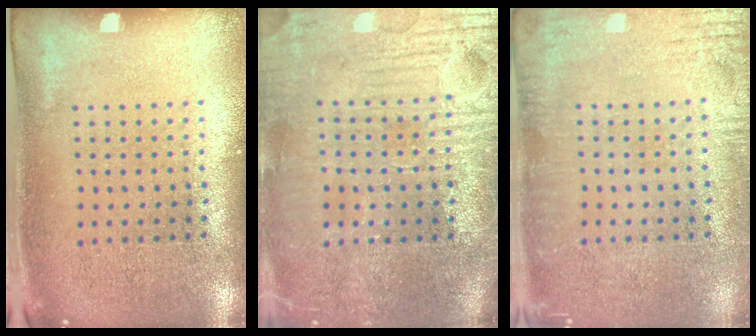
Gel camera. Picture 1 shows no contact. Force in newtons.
{"total": 4.1, "press": 3.8, "slide": 1.5}
{"total": 3.0, "press": 3.0, "slide": 0.2}